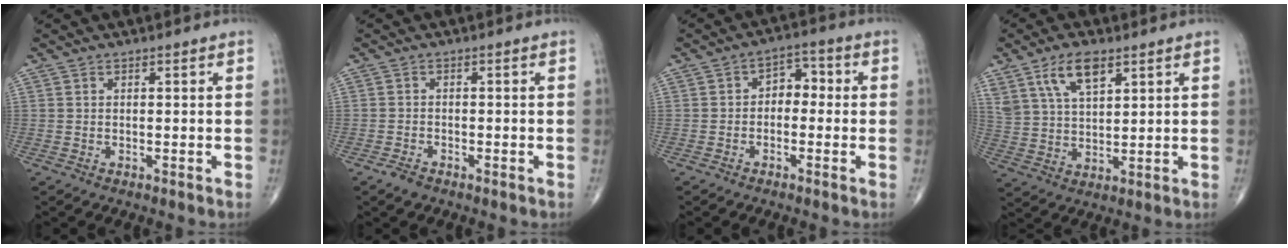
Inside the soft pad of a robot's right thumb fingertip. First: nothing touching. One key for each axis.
{"total": 1.9, "fx": -1.4, "fy": 0.9, "fz": 0.8, "tx": -0.020, "ty": 0.003, "tz": -0.026}
{"total": 4.7, "fx": -0.4, "fy": 3.3, "fz": 3.3, "tx": -0.023, "ty": 0.024, "tz": -0.019}
{"total": 9.1, "fx": 5.2, "fy": 4.1, "fz": 6.2, "tx": -0.112, "ty": -0.019, "tz": 0.106}